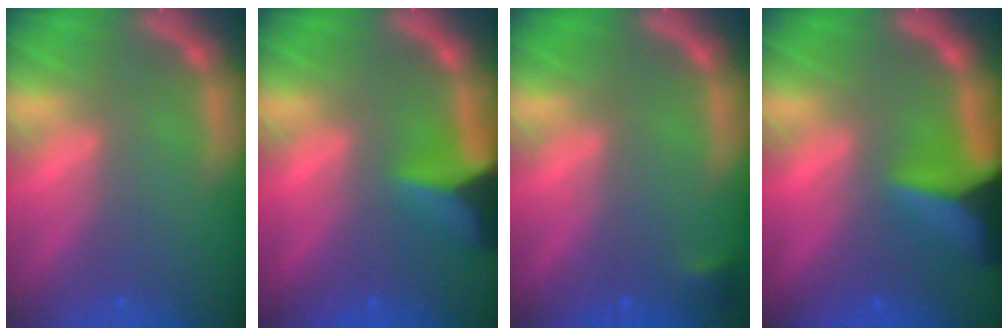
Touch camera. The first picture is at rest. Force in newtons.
{"total": 6.0}
{"total": 0.9}
{"total": 8.9}